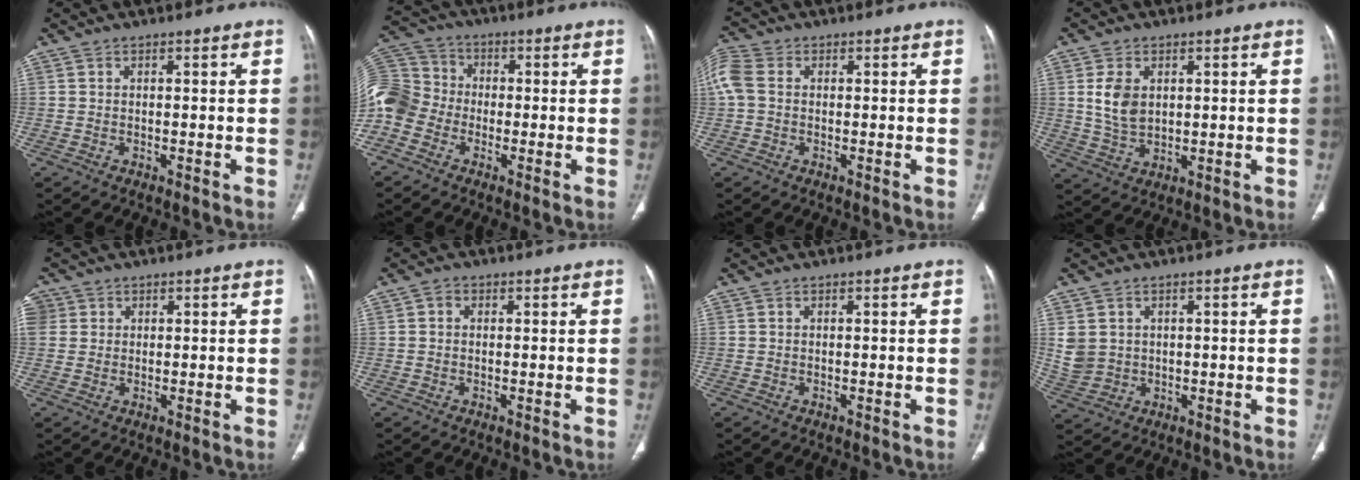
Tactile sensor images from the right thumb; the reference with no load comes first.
{"total": 12.2, "force": [-3.3, 9.9, 6.3], "torque": [-0.139, 0.038, -0.075]}
{"total": 6.1, "force": [0.2, 4.6, 4.0], "torque": [-0.107, 0.017, -0.002]}
{"total": 6.6, "force": [1.4, 4.5, 4.7], "torque": [-0.080, -0.005, 0.034]}
{"total": 6.5, "force": [1.8, 5.8, 2.1], "torque": [-0.056, 0.016, 0.040]}
{"total": 1.3, "force": [0.2, 1.2, 0.7], "torque": [-0.001, 0.004, -0.001]}
{"total": 0.0}
{"total": 5.2, "force": [1.1, 4.6, 2.4], "torque": [-0.044, -0.003, 0.035]}